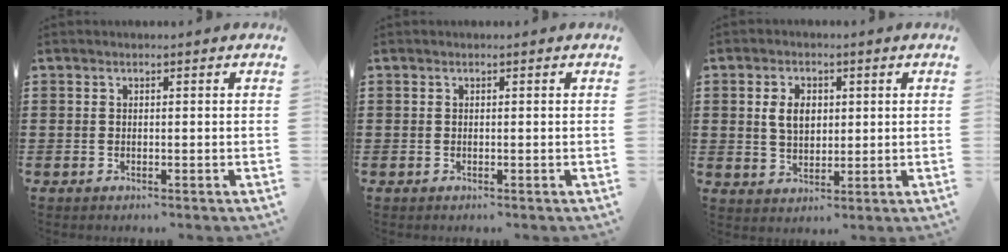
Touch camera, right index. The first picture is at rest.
{"total": 0.0}
{"total": 4.6, "force": [0.9, 3.1, 3.3], "torque": [-0.072, 0.006, 0.010]}